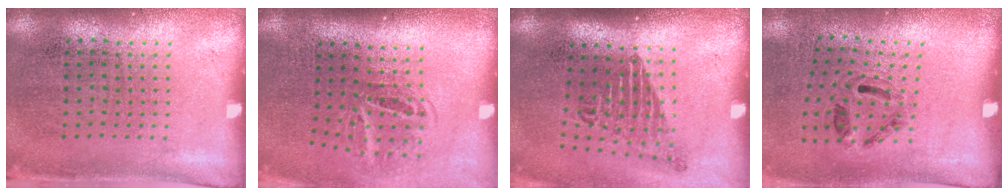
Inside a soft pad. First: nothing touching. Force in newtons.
{"total": 1.9, "press": 1.2, "slide": 1.5}
{"total": 1.7, "press": 1.2, "slide": 1.3}
{"total": 1.2, "press": 0.7, "slide": 0.9}